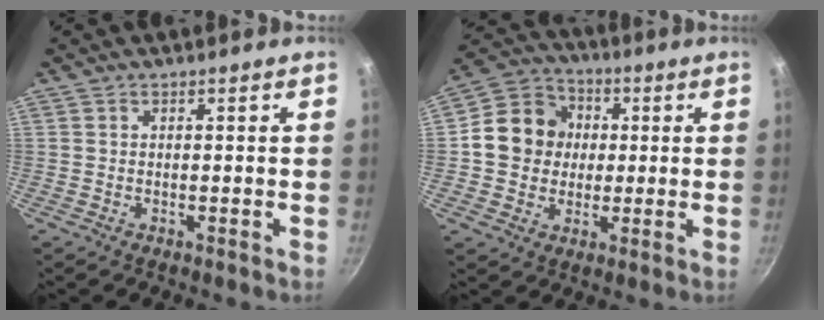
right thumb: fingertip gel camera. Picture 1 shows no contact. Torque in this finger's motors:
{"motor_torque": [0.64, 2.65, 0.78, -0.60, 0.04]}